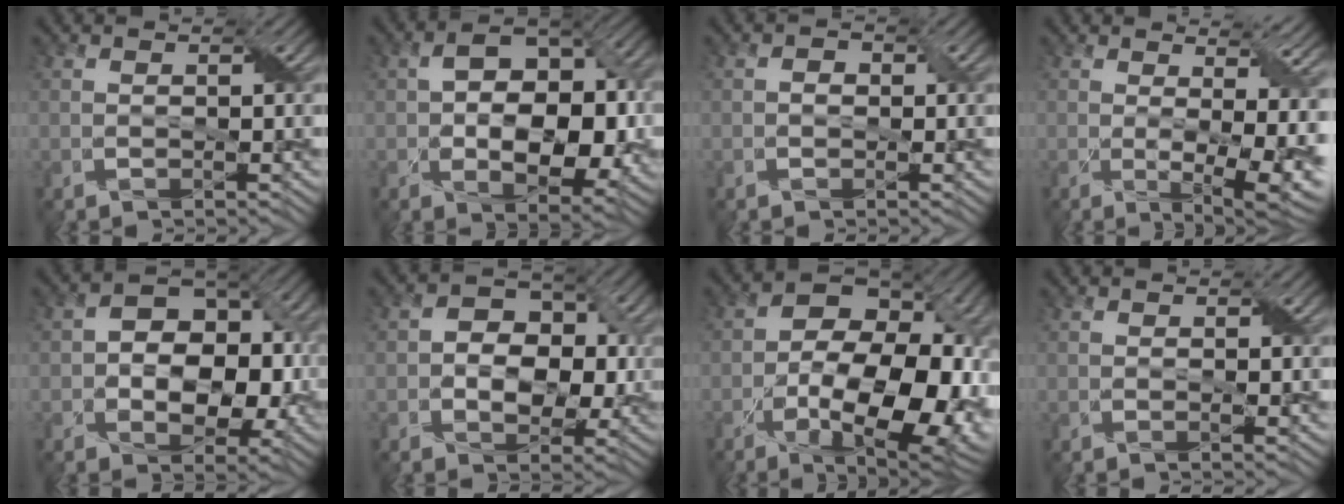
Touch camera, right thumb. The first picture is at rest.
{"total": 10.7, "force": [-1.1, 6.6, 8.3], "torque": [-0.133, -0.002, -0.013]}
{"total": 1.1, "force": [-0.1, 0.9, 0.6], "torque": [-0.010, 0.000, -0.006]}
{"total": 11.1, "force": [0.2, 4.5, 10.1], "torque": [-0.111, -0.004, 0.024]}
{"total": 10.5, "force": [-0.5, 7.2, 7.6], "torque": [-0.114, -0.001, -0.013]}
{"total": 7.4, "force": [-0.1, 5.4, 5.0], "torque": [-0.081, 0.002, -0.013]}
{"total": 18.4, "force": [-5.2, 10.0, 14.5], "torque": [-0.207, -0.015, -0.079]}
{"total": 1.1, "force": [0.3, 0.2, 1.0], "torque": [-0.017, -0.002, 0.004]}